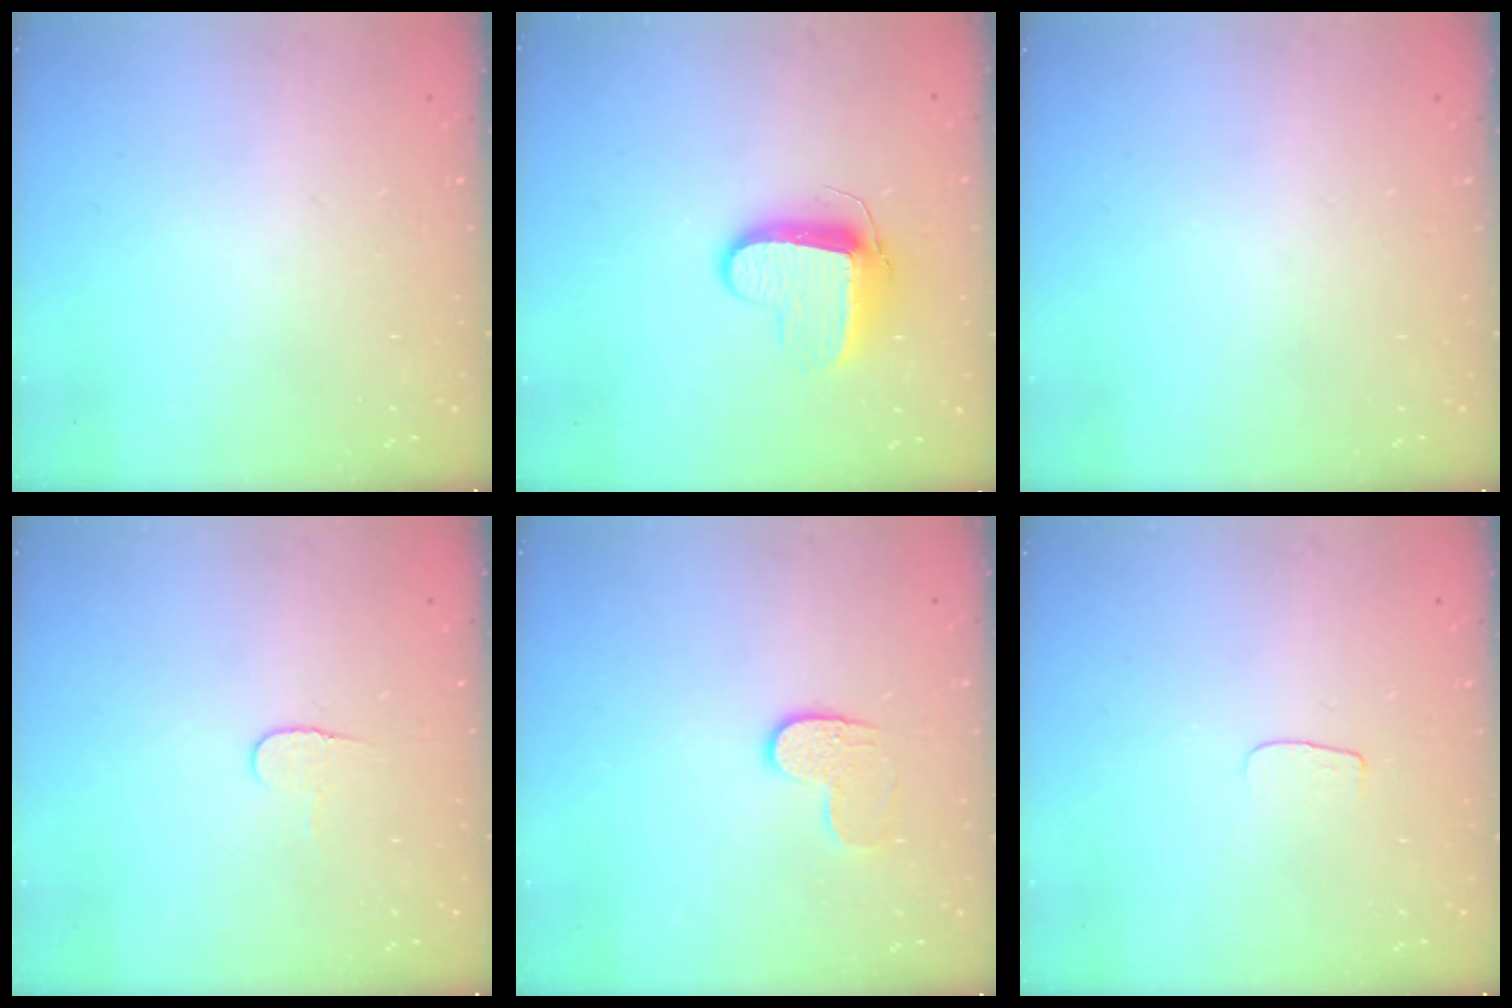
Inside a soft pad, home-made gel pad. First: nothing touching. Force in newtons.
{"total": 9.7, "press": 9.7, "slide": 0.4}
{"total": 0.0}
{"total": 4.1, "press": 4.1, "slide": 0.4}
{"total": 6.2, "press": 6.2, "slide": 0.3}
{"total": 3.6, "press": 3.6, "slide": 0.4}